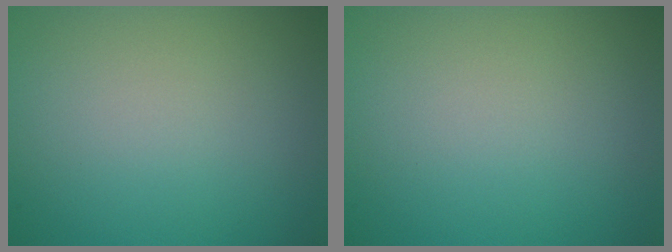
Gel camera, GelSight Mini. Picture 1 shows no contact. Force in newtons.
{"total": 0.0}